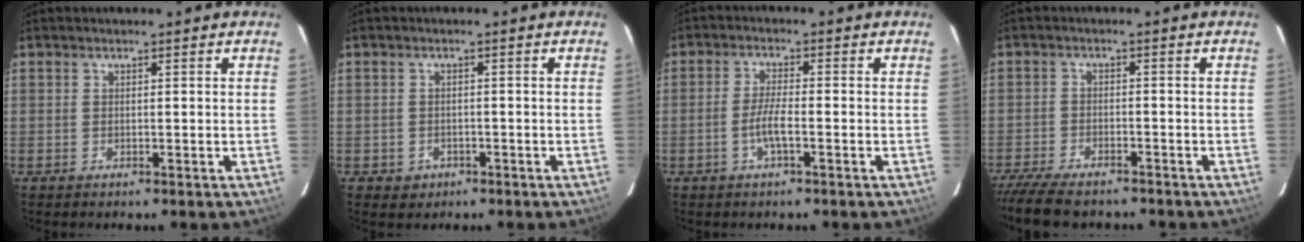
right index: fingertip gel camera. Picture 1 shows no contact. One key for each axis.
{"total": 2.9, "fx": -1.3, "fy": 2.5, "fz": 0.6, "tx": -0.018, "ty": 0.004, "tz": -0.012}
{"total": 4.0, "fx": -1.6, "fy": 0.4, "fz": 3.6, "tx": -0.077, "ty": 0.000, "tz": -0.033}
{"total": 11.4, "fx": -9.7, "fy": 3.1, "fz": 5.0, "tx": -0.123, "ty": -0.032, "tz": -0.165}